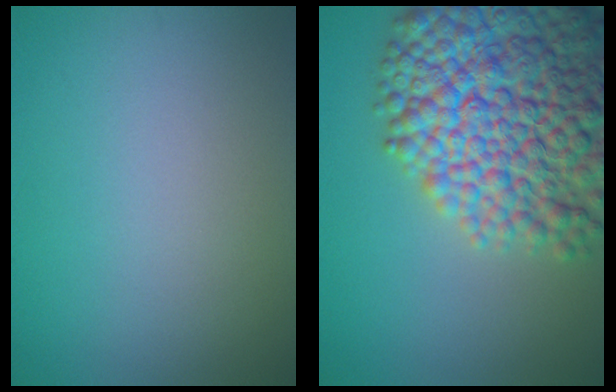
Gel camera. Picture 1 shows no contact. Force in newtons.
{"total": 13.8, "press": 13.8, "slide": 0.7}